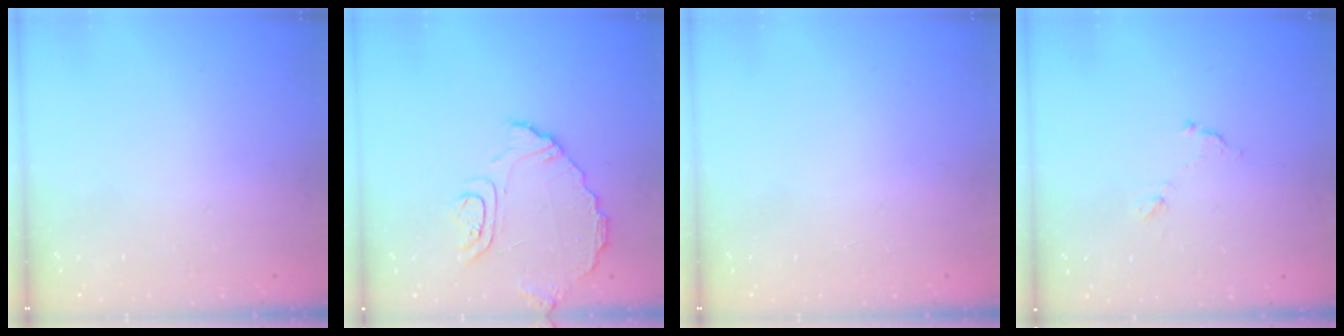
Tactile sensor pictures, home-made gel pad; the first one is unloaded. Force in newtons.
{"total": 9.6, "press": 9.5, "slide": 1.1}
{"total": 0.0}
{"total": 6.1, "press": 6.1, "slide": 0.3}